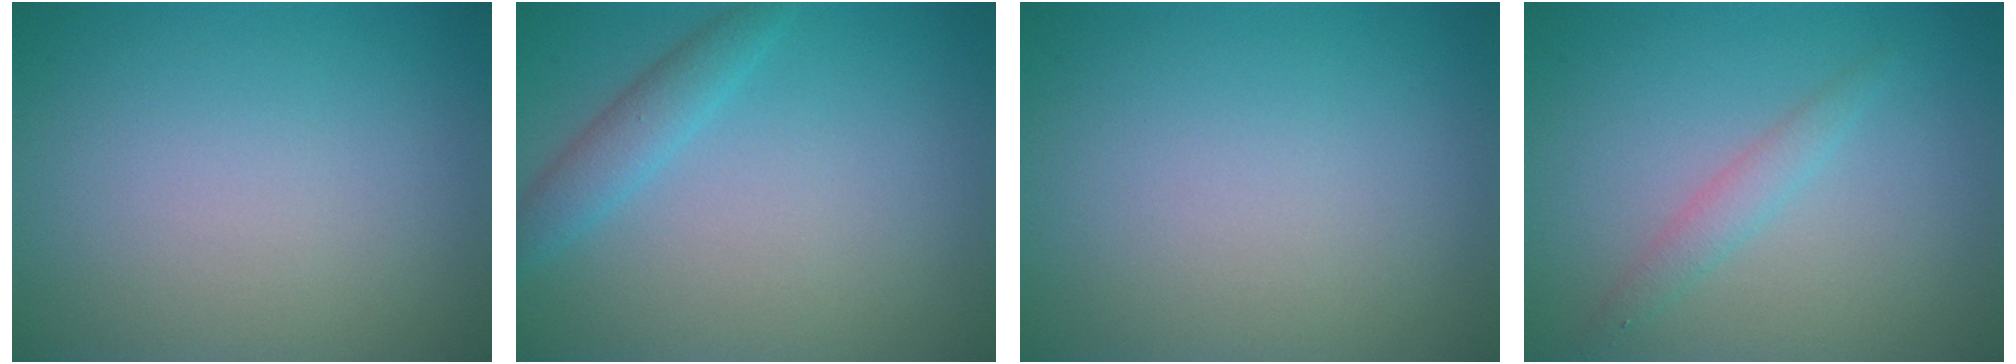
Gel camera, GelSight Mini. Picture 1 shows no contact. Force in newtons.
{"total": 2.2, "press": 2.2, "slide": 0.1}
{"total": 0.0}
{"total": 1.6, "press": 1.6, "slide": 0.0}